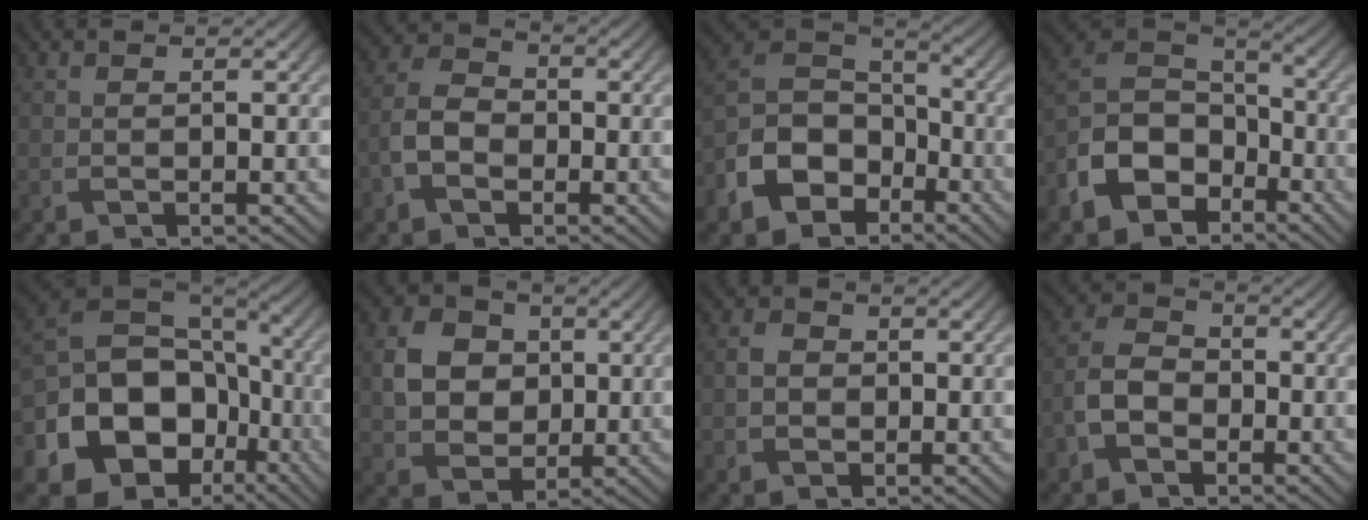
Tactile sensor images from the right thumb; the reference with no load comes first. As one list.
[{"total": 5.0, "force": [-2.0, 3.5, 3.1], "torque": [-0.070, 0.004, -0.048]}, {"total": 11.2, "force": [-5.7, 7.7, 5.8], "torque": [-0.138, -0.019, -0.123]}, {"total": 11.1, "force": [-5.7, 7.5, 5.8], "torque": [-0.135, -0.015, -0.126]}, {"total": 19.4, "force": [-5.8, 15.4, 10.3], "torque": [-0.225, -0.038, -0.094]}, {"total": 6.7, "force": [0.7, 5.7, 3.5], "torque": [-0.082, 0.006, 0.004]}, {"total": 2.2, "force": [-0.4, 1.8, 1.1], "torque": [-0.023, -0.001, -0.013]}, {"total": 5.7, "force": [-2.3, 3.9, 3.5], "torque": [-0.081, 0.004, -0.054]}]